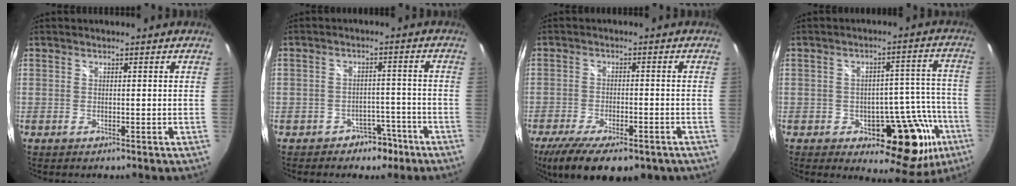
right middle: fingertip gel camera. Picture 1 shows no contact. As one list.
[{"total": 4.7, "force": [-3.2, 3.5, 0.6], "torque": [-0.008, 0.032, -0.032]}, {"total": 15.3, "force": [-10.3, 6.0, 9.6], "torque": [-0.197, -0.046, -0.152]}, {"total": 15.6, "force": [-6.8, 8.9, 10.9], "torque": [-0.120, 0.015, -0.076]}]